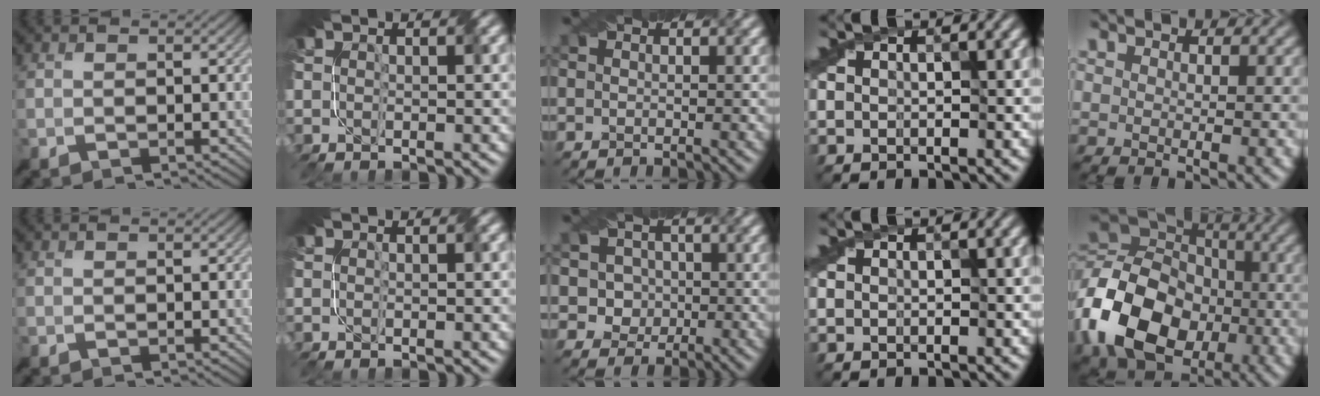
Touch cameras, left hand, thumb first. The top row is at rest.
{"middle": {"total": 2.9, "force": [0.2, 2.8, 0.9], "torque": [-0.004, 0.006, 0.008]}, "little": {"total": 14.1, "force": [-4.3, 10.6, 8.3], "torque": [-0.191, -0.006, -0.090]}}